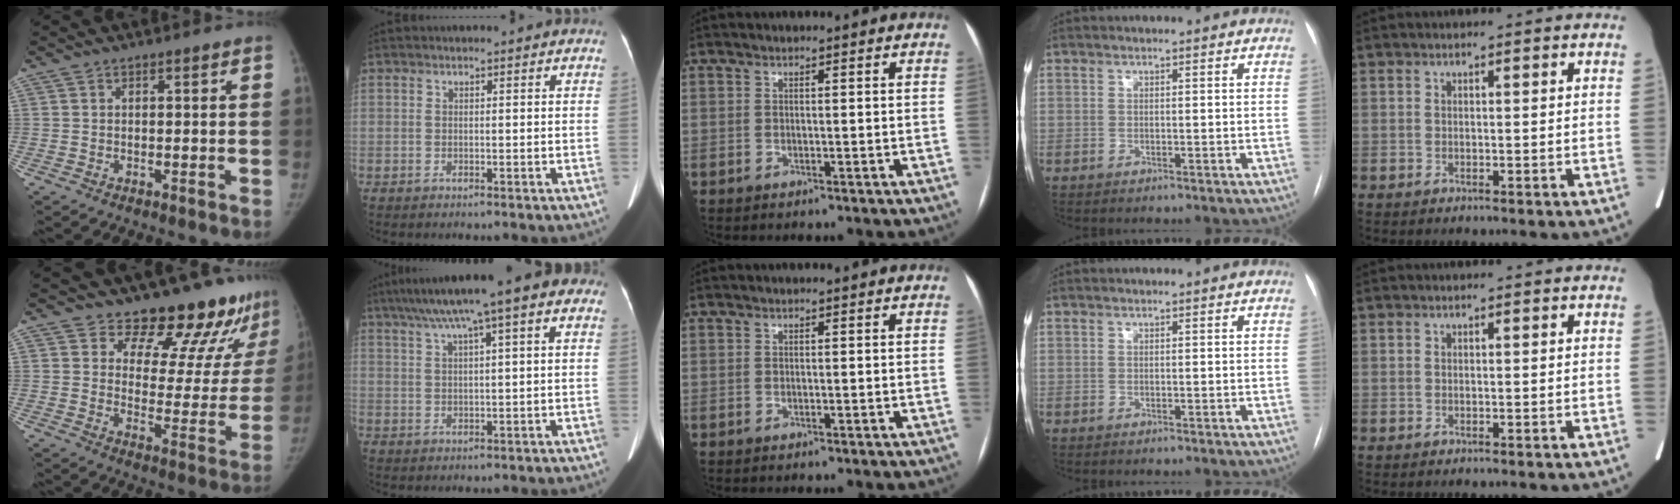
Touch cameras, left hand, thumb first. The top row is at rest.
{"thumb": {"total": 17.0, "force": [15.1, 6.3, 4.6], "torque": [0.007, -0.116, 0.181]}, "index": {"total": 12.5, "force": [6.6, 1.9, 10.4], "torque": [-0.165, 0.048, 0.094]}}